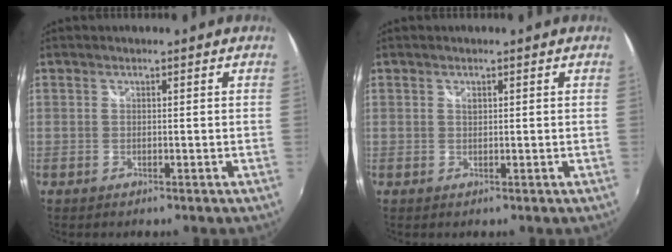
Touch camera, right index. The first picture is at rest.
{"total": 0.5, "force": [0.3, 0.4, 0.3], "torque": [-0.005, 0.001, 0.006]}